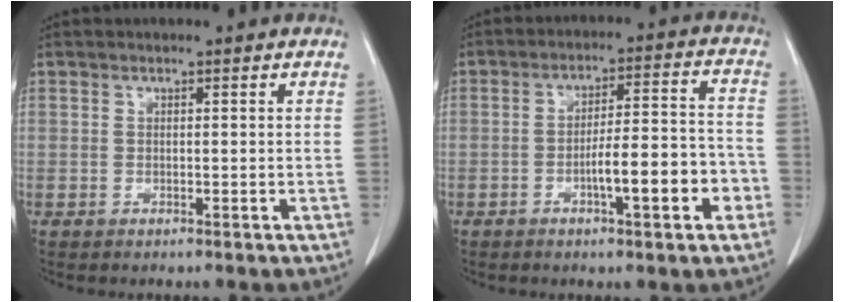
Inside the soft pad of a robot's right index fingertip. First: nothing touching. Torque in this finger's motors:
{"motor_torque": [1.18, -0.55, 0.38, 0.11]}